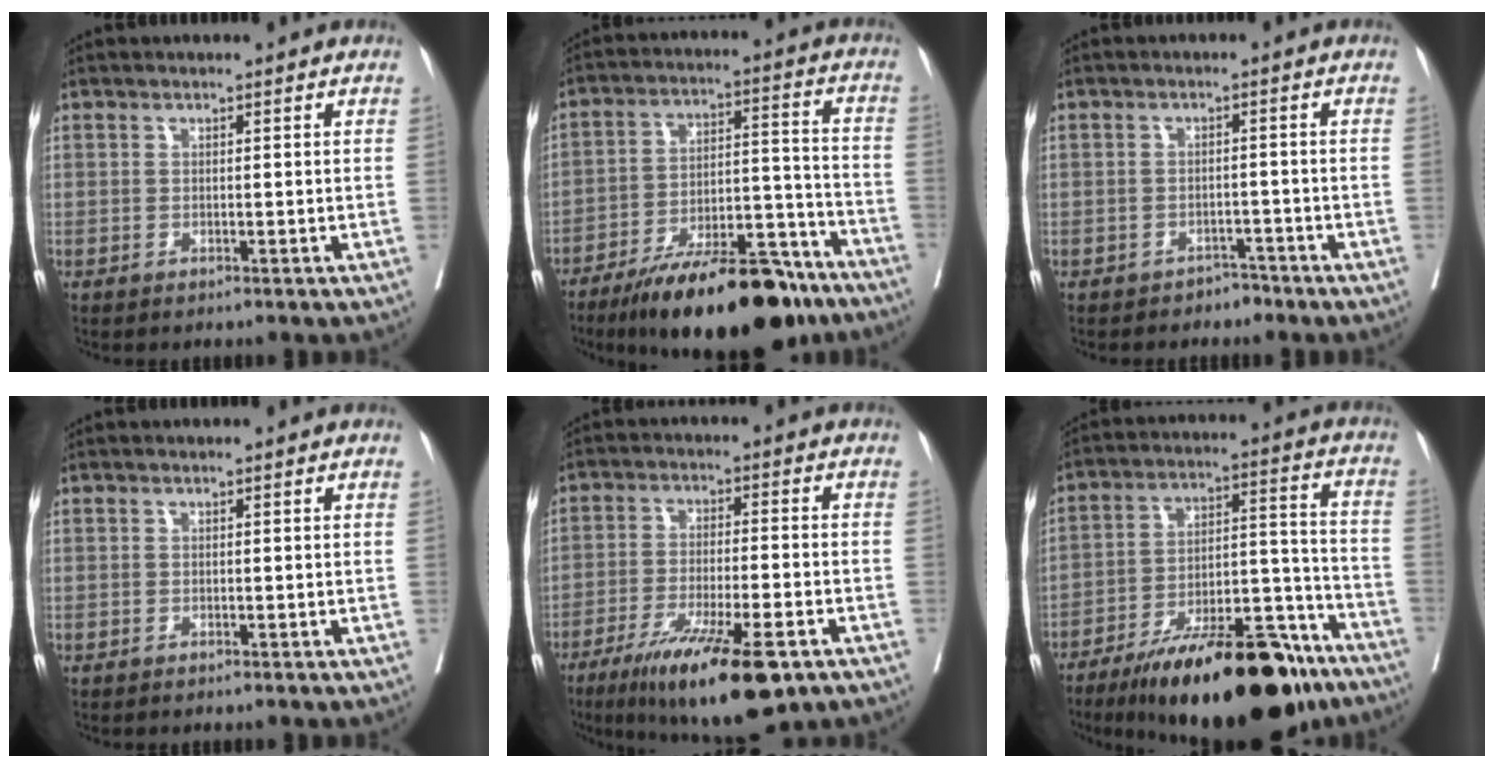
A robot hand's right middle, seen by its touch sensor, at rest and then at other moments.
{"total": 19.9, "force": [-15.4, 4.6, 11.9], "torque": [-0.139, 0.020, -0.246]}
{"total": 1.6, "force": [-1.4, 0.8, -0.1], "torque": [0.001, 0.004, -0.023]}
{"total": 0.0}
{"total": 15.2, "force": [-9.1, 2.2, 11.9], "torque": [-0.182, -0.036, -0.146]}
{"total": 23.4, "force": [-17.1, 5.4, 15.1], "torque": [-0.177, 0.017, -0.269]}